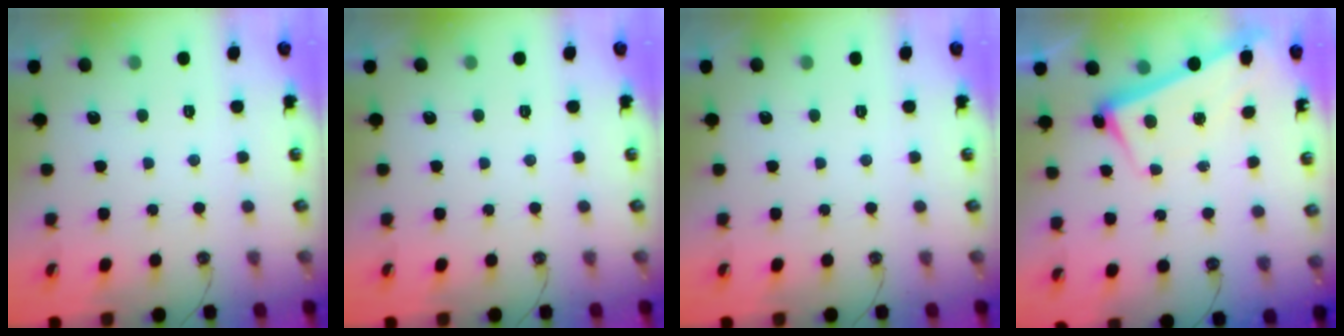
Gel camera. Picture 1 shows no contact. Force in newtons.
{"total": 0.0}
{"total": 0.0}
{"total": 2.8, "press": 2.6, "slide": 0.9}